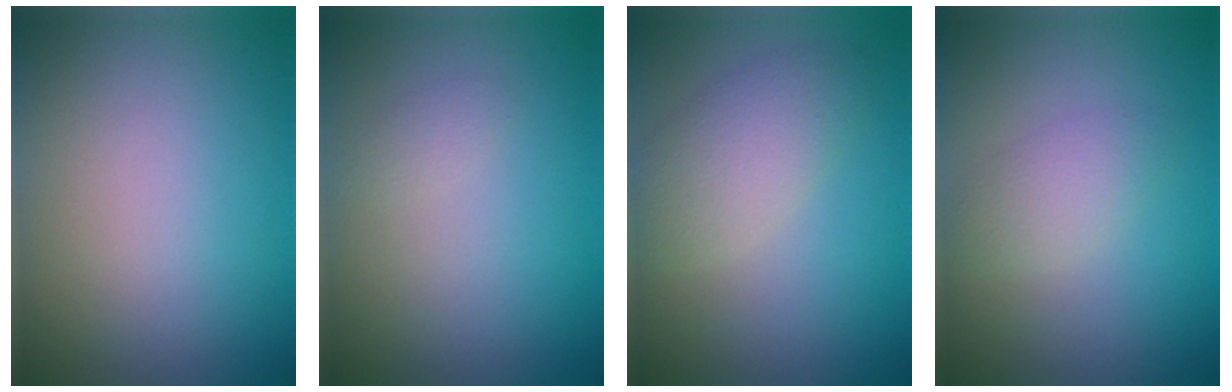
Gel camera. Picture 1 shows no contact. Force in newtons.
{"total": 0.8, "press": 0.8, "slide": 0.0}
{"total": 3.9, "press": 3.9, "slide": 0.2}
{"total": 2.1, "press": 2.1, "slide": 0.1}